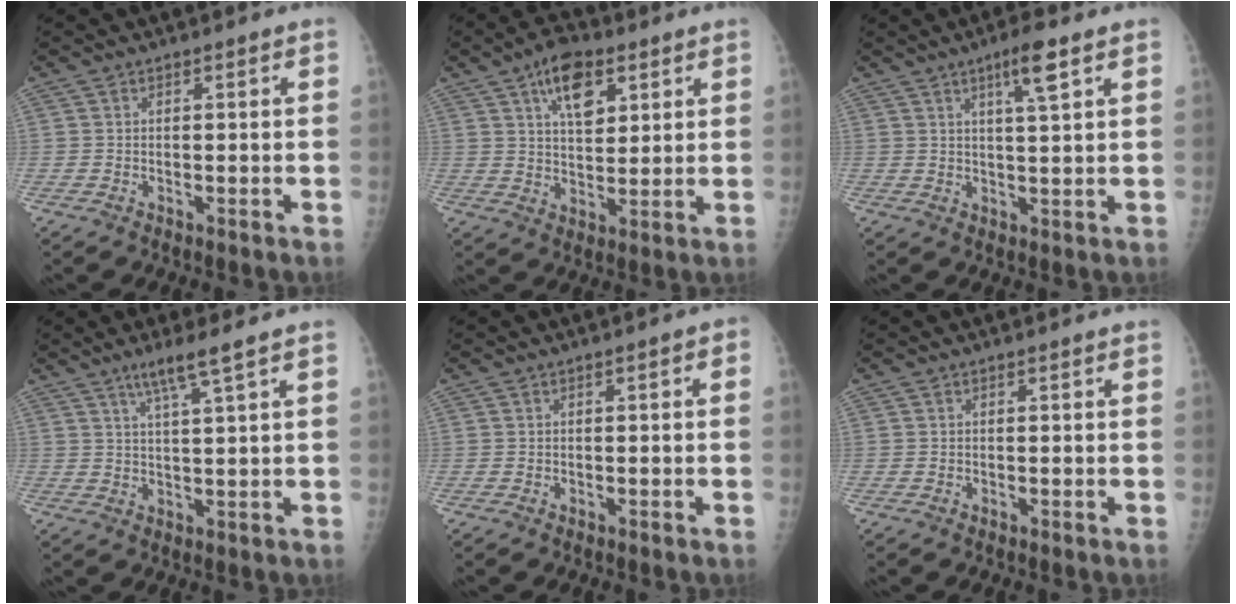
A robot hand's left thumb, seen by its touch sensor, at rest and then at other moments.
{"total": 9.7, "force": [4.8, 5.1, 6.7], "torque": [-0.086, -0.017, 0.079]}
{"total": 5.6, "force": [3.1, 0.5, 4.6], "torque": [-0.079, -0.014, 0.051]}
{"total": 5.1, "force": [3.3, -0.6, 3.8], "torque": [-0.077, -0.017, 0.065]}
{"total": 1.3, "force": [-0.1, 0.5, 1.1], "torque": [-0.009, 0.007, -0.006]}
{"total": 0.0}